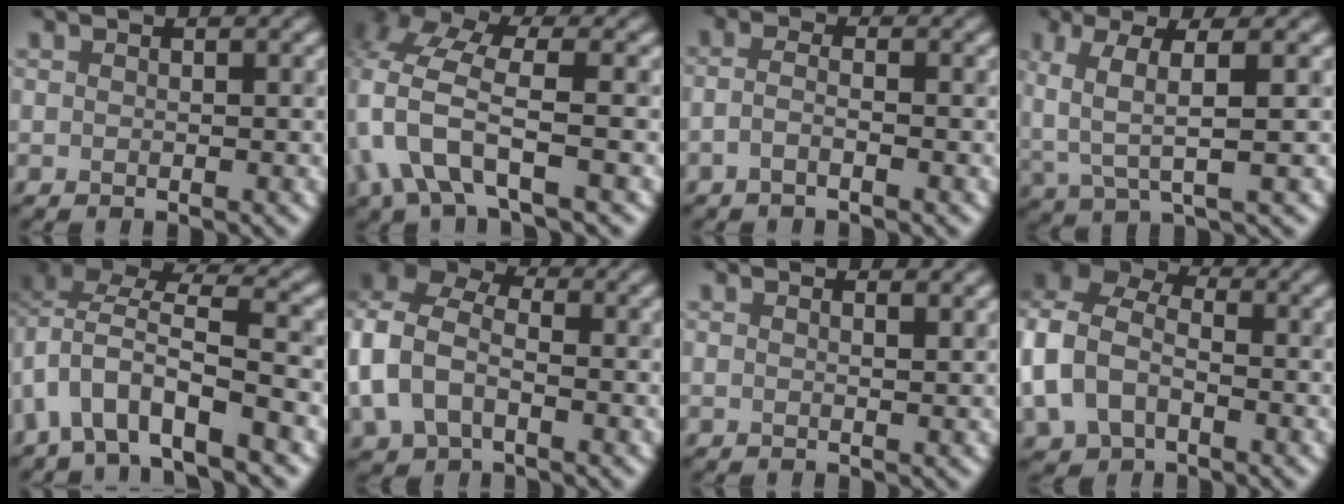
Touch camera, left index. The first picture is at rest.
{"total": 7.5, "force": [-2.8, 3.5, 6.0], "torque": [-0.139, 0.010, -0.064]}
{"total": 1.5, "force": [-0.8, 0.5, 1.2], "torque": [-0.026, 0.005, -0.021]}
{"total": 4.6, "force": [1.0, 1.4, 4.3], "torque": [-0.096, 0.001, 0.022]}
{"total": 7.9, "force": [-3.2, 3.7, 6.2], "torque": [-0.110, 0.015, -0.061]}
{"total": 8.2, "force": [-0.2, 6.1, 5.5], "torque": [-0.154, 0.008, -0.018]}
{"total": 1.7, "force": [1.0, 0.7, 1.1], "torque": [-0.004, 0.007, -0.009]}
{"total": 9.1, "force": [-0.8, 6.7, 6.0], "torque": [-0.162, 0.003, -0.025]}